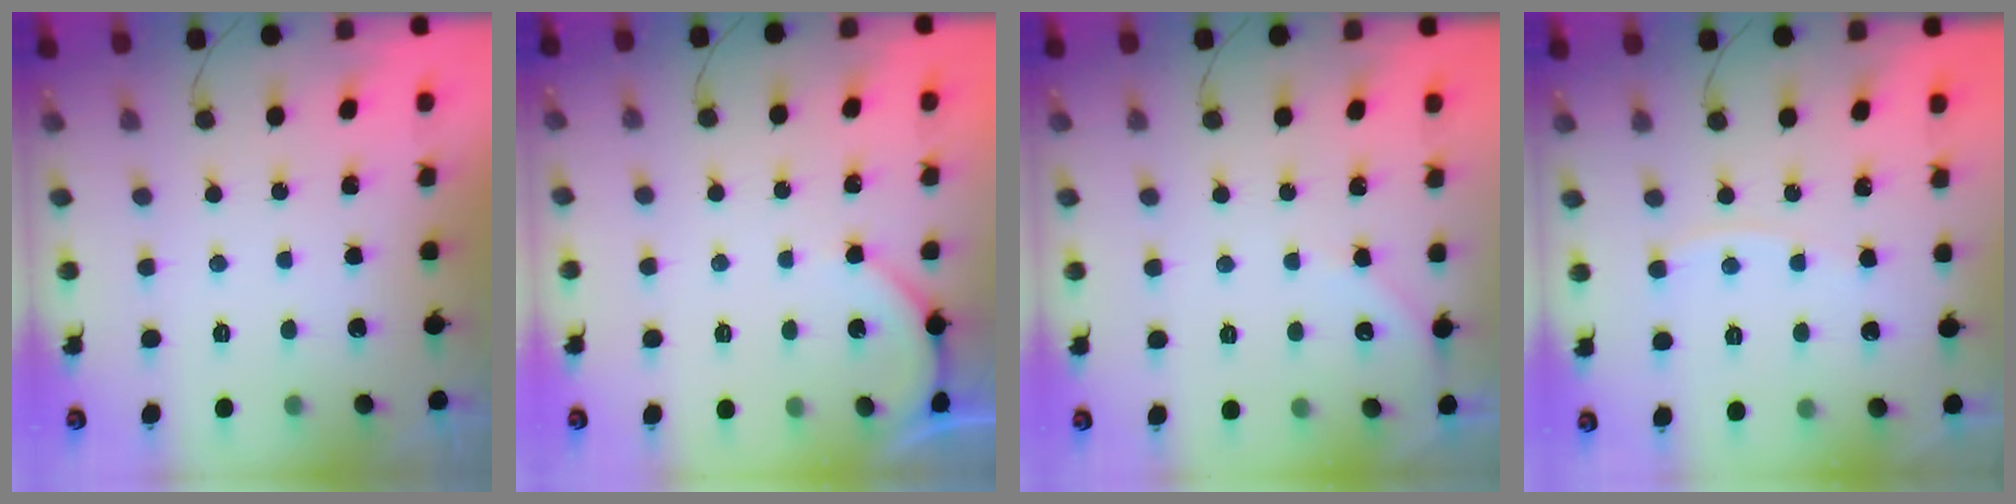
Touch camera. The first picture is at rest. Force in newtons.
{"total": 2.7, "press": 2.6, "slide": 0.6}
{"total": 2.3, "press": 2.3, "slide": 0.4}
{"total": 2.8, "press": 2.8, "slide": 0.4}